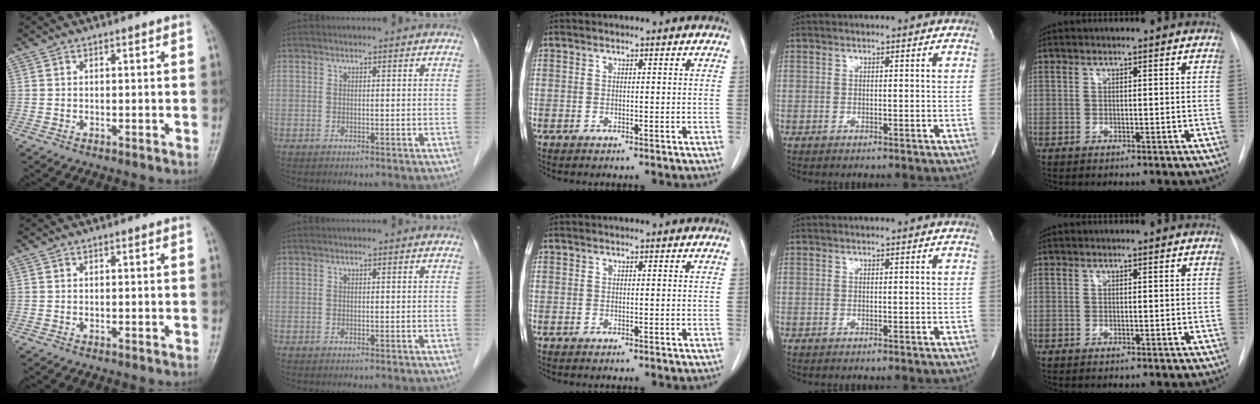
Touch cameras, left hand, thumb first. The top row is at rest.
{}